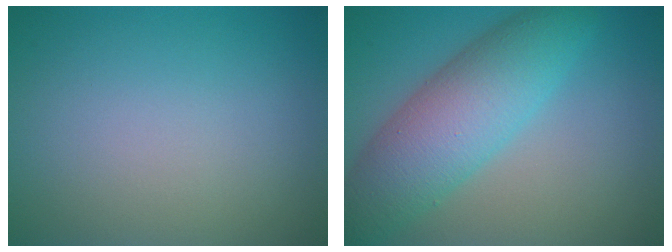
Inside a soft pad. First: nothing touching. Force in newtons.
{"total": 7.7, "press": 7.7, "slide": 0.2}